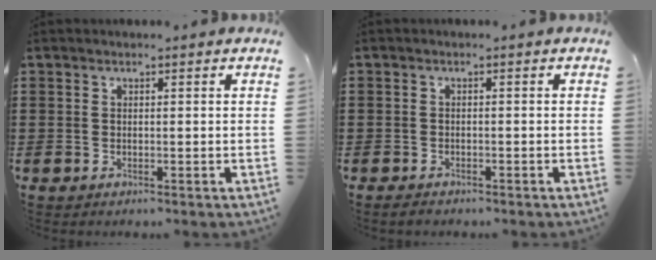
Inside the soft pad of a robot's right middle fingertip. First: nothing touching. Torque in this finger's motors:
{"motor_torque": [2.14, 0.00, -0.01, -0.04]}